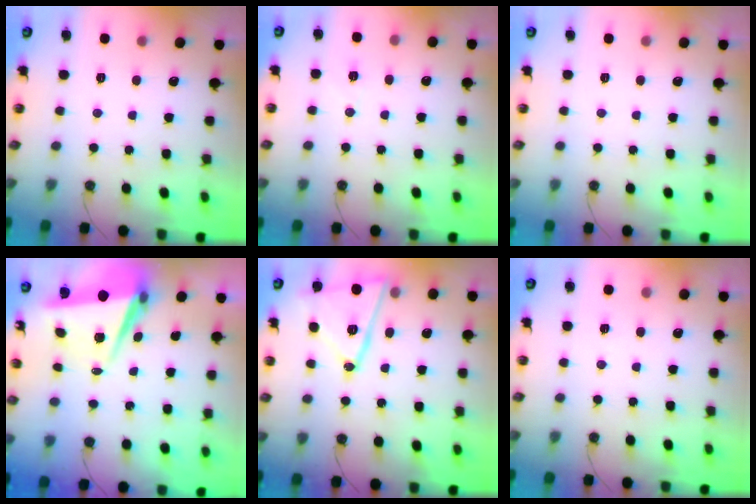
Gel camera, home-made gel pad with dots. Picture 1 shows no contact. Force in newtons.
{"total": 5.8, "press": 5.6, "slide": 1.5}
{"total": 0.0}
{"total": 6.5, "press": 6.2, "slide": 1.9}
{"total": 15.9, "press": 15.9, "slide": 0.7}
{"total": 5.4, "press": 3.6, "slide": 4.0}